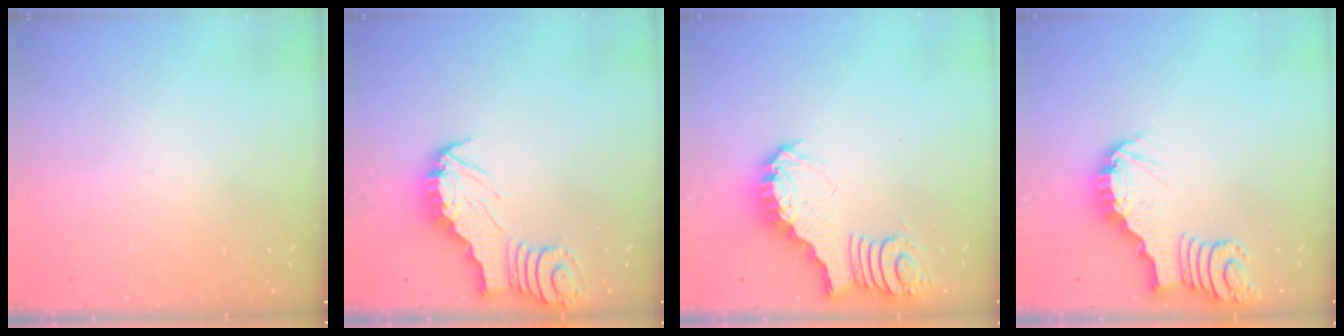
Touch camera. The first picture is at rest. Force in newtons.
{"total": 2.9, "press": 2.9, "slide": 0.2}
{"total": 3.9, "press": 3.9, "slide": 0.6}
{"total": 3.9, "press": 3.9, "slide": 0.4}